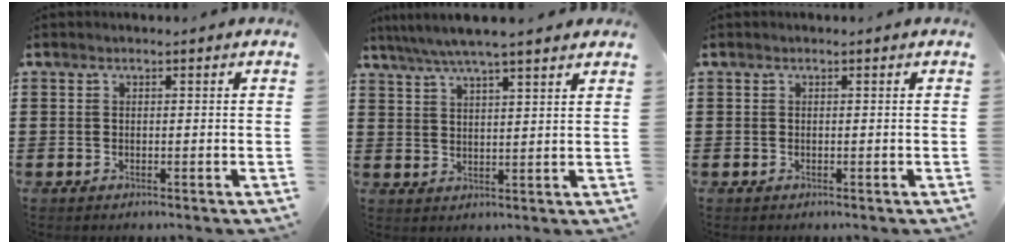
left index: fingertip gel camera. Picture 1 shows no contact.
{"total": 5.4, "force": [4.5, 0.2, 3.0], "torque": [-0.069, -0.014, 0.078]}
{"total": 0.0}